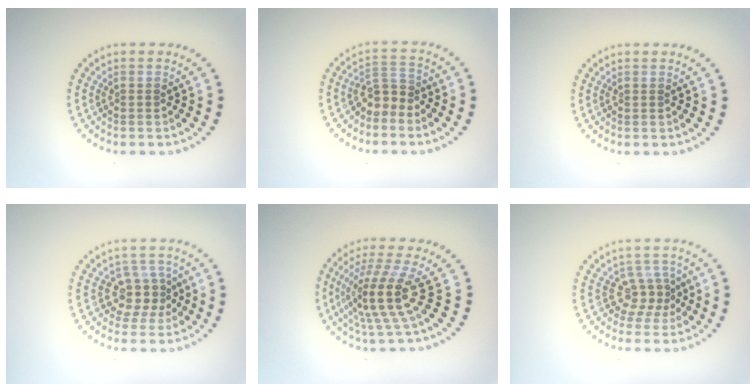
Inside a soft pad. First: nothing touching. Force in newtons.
{"total": 2.2, "press": 1.9, "slide": 1.3}
{"total": 0.0}
{"total": 2.9, "press": 2.3, "slide": 1.8}
{"total": 4.8, "press": 3.5, "slide": 3.3}
{"total": 2.5, "press": 1.7, "slide": 1.8}